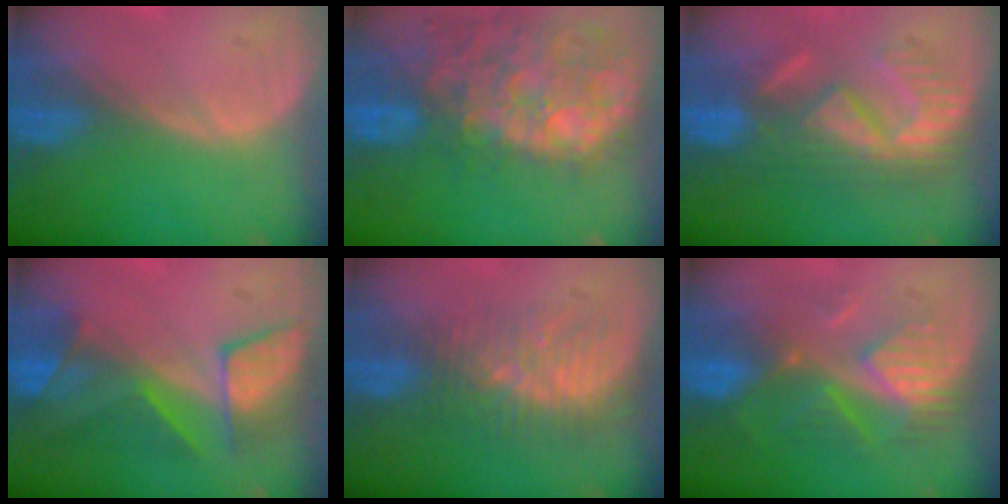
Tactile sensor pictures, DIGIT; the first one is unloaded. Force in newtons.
{"total": 14.1, "press": 11.6, "slide": 8.1}
{"total": 8.8, "press": 8.7, "slide": 1.7}
{"total": 8.0, "press": 7.8, "slide": 1.8}
{"total": 8.0, "press": 7.0, "slide": 3.8}
{"total": 8.8, "press": 7.9, "slide": 3.8}